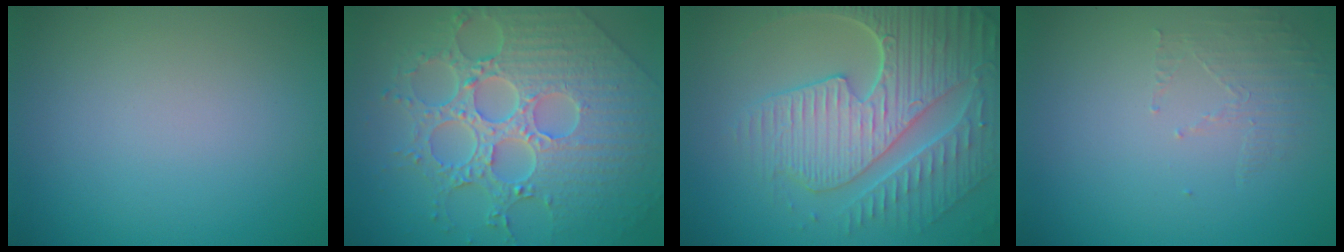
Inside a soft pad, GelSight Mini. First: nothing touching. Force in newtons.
{"total": 9.1, "press": 6.6, "slide": 6.2}
{"total": 8.7, "press": 6.2, "slide": 6.1}
{"total": 1.5, "press": 0.5, "slide": 1.4}